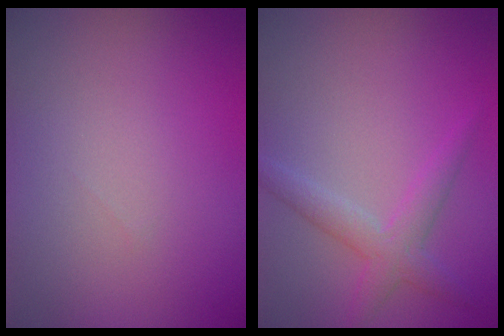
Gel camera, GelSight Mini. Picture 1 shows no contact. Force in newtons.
{"total": 2.6, "press": 2.6, "slide": 0.1}